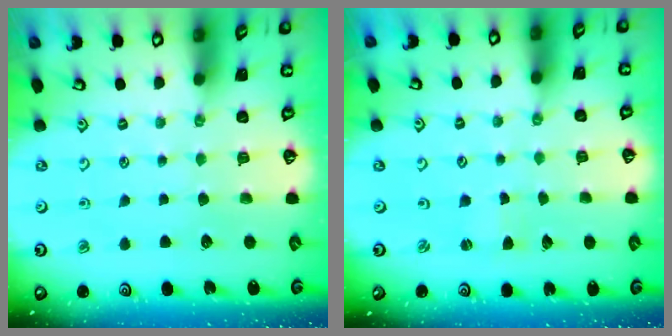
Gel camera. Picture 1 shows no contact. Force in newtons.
{"total": 1.2, "press": 1.2, "slide": 0.2}